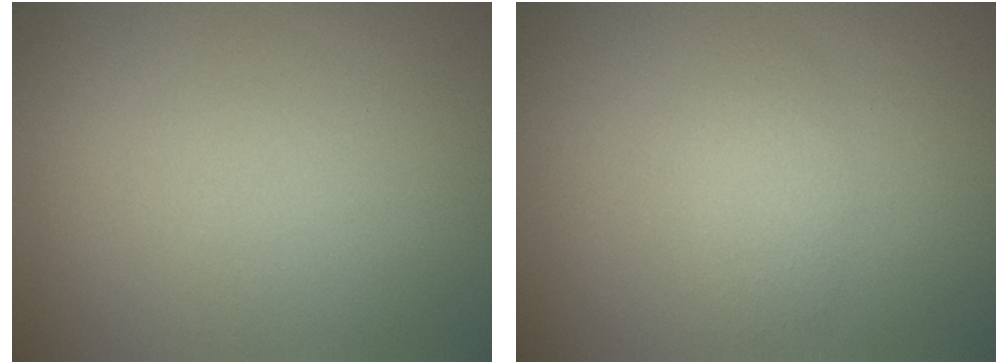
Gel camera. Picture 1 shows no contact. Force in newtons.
{"total": 1.5, "press": 1.5, "slide": 0.0}